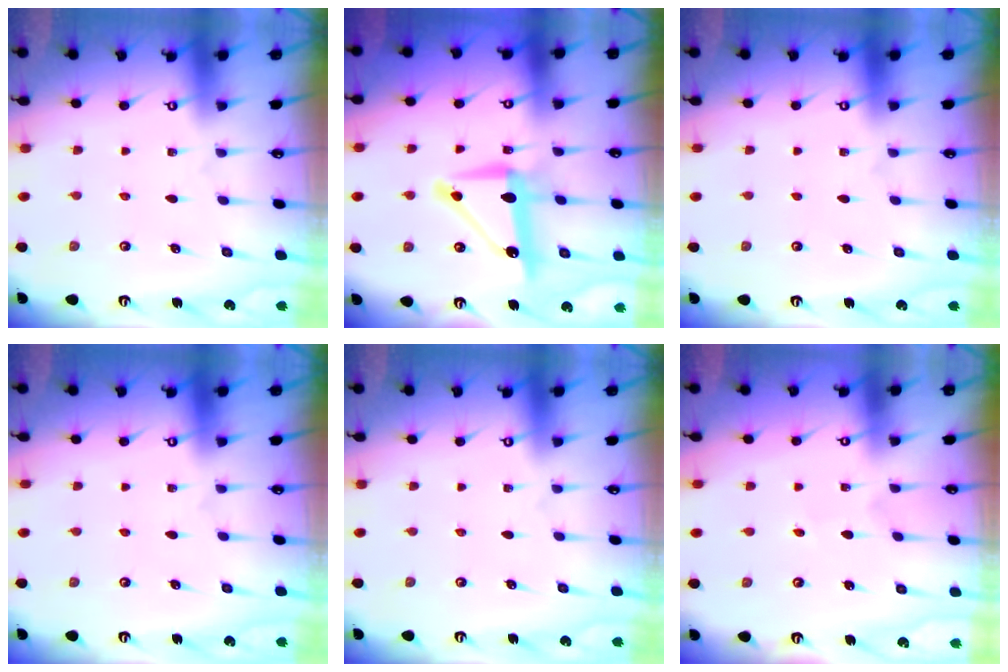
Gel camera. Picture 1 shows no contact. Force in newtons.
{"total": 11.1, "press": 11.1, "slide": 0.3}
{"total": 0.0}
{"total": 0.0}
{"total": 0.0}
{"total": 2.6, "press": 2.6, "slide": 0.3}